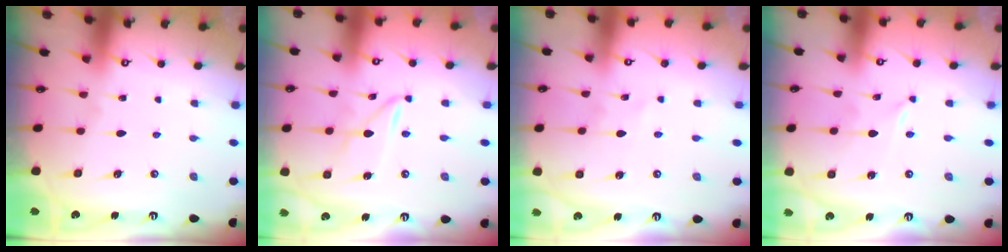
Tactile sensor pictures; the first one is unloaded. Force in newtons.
{"total": 2.6, "press": 2.6, "slide": 0.2}
{"total": 1.1, "press": 1.1, "slide": 0.1}
{"total": 0.0}